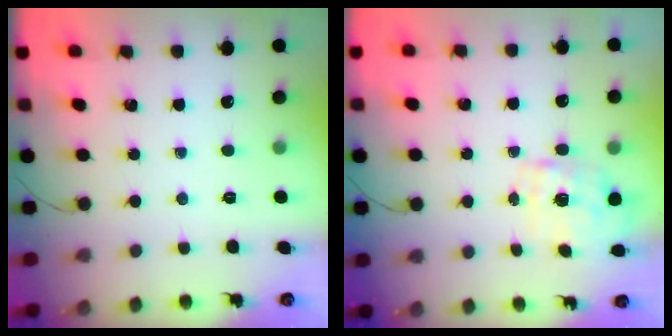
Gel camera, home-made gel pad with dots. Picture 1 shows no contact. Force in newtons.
{"total": 2.3, "press": 2.3, "slide": 0.3}